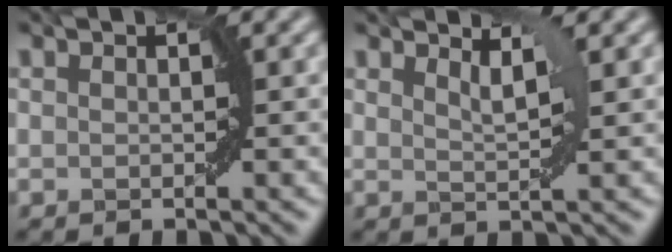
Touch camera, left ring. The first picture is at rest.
{"total": 1.7, "force": [1.3, 0.2, 1.1], "torque": [-0.011, -0.003, 0.023]}